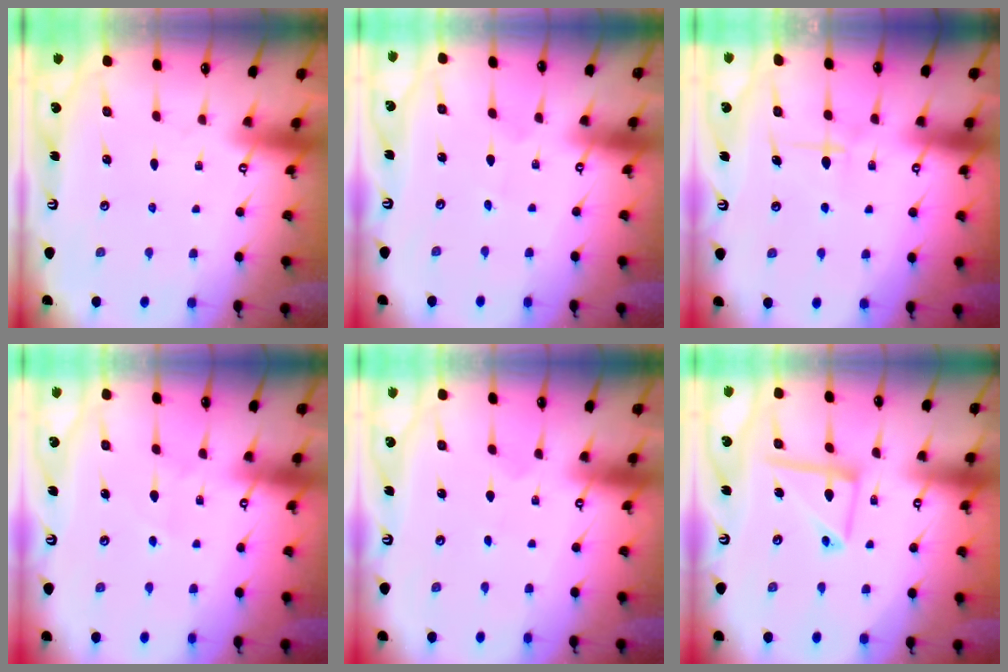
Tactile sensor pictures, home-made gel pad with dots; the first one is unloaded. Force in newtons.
{"total": 1.5, "press": 1.5, "slide": 0.1}
{"total": 5.9, "press": 5.9, "slide": 0.2}
{"total": 4.0, "press": 4.0, "slide": 0.6}
{"total": 0.0}
{"total": 11.0, "press": 11.0, "slide": 0.9}